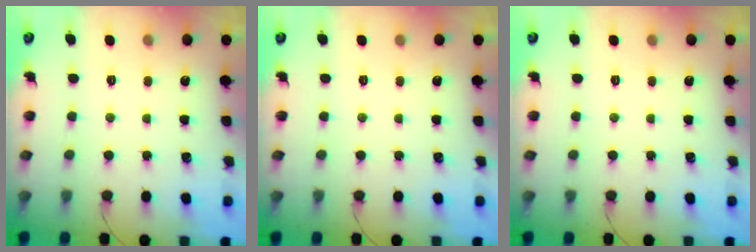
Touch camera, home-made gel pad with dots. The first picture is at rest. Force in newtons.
{"total": 0.0}
{"total": 0.0}